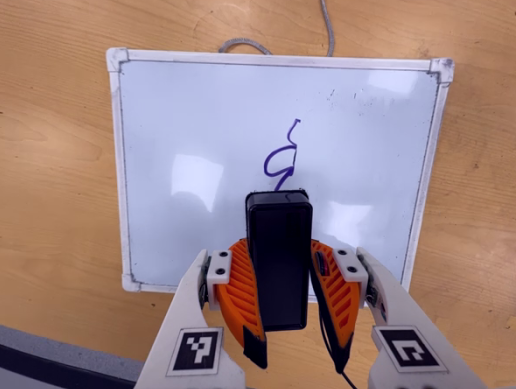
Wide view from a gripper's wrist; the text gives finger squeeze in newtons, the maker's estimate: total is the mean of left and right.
{"total": 7.6, "left": 6.9, "right": 8.3}